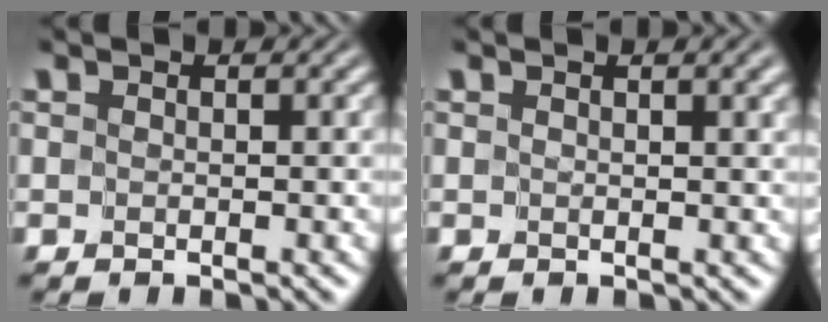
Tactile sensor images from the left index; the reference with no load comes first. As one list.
[{"total": 3.3, "force": [1.7, 1.1, 2.5], "torque": [-0.023, 0.005, 0.011]}]